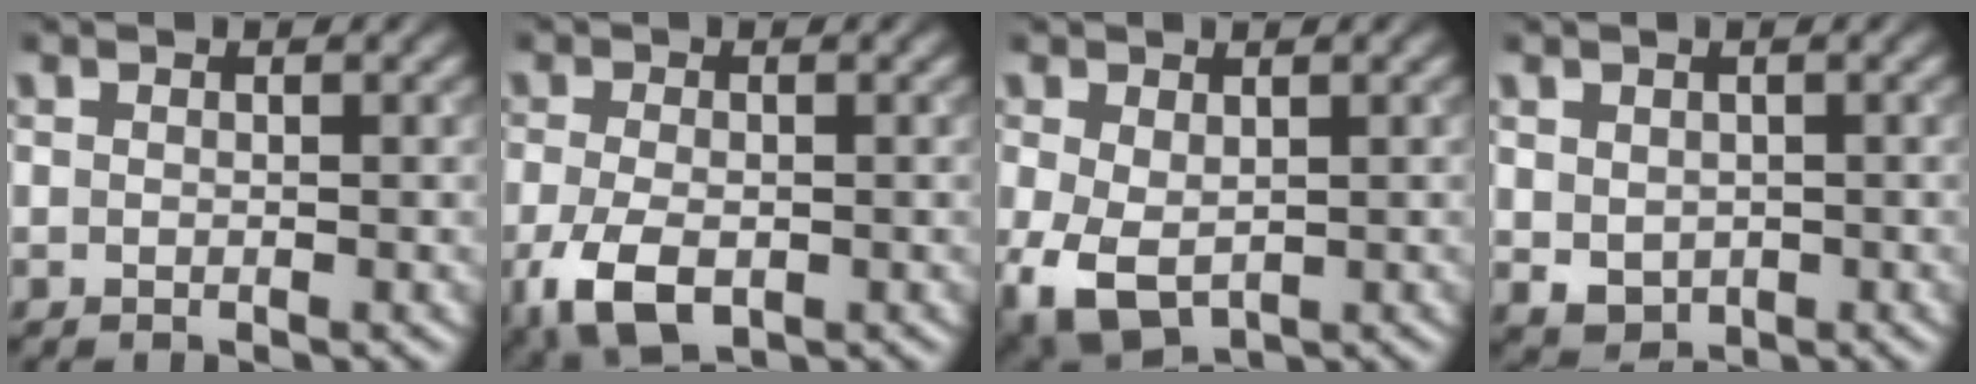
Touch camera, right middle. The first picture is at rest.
{"total": 5.4, "force": [-2.1, 2.9, 4.0], "torque": [-0.090, -0.013, -0.037]}
{"total": 5.3, "force": [-1.0, 3.4, 3.9], "torque": [-0.096, -0.016, -0.011]}
{"total": 2.2, "force": [0.2, 1.9, 1.1], "torque": [-0.025, -0.005, 0.008]}